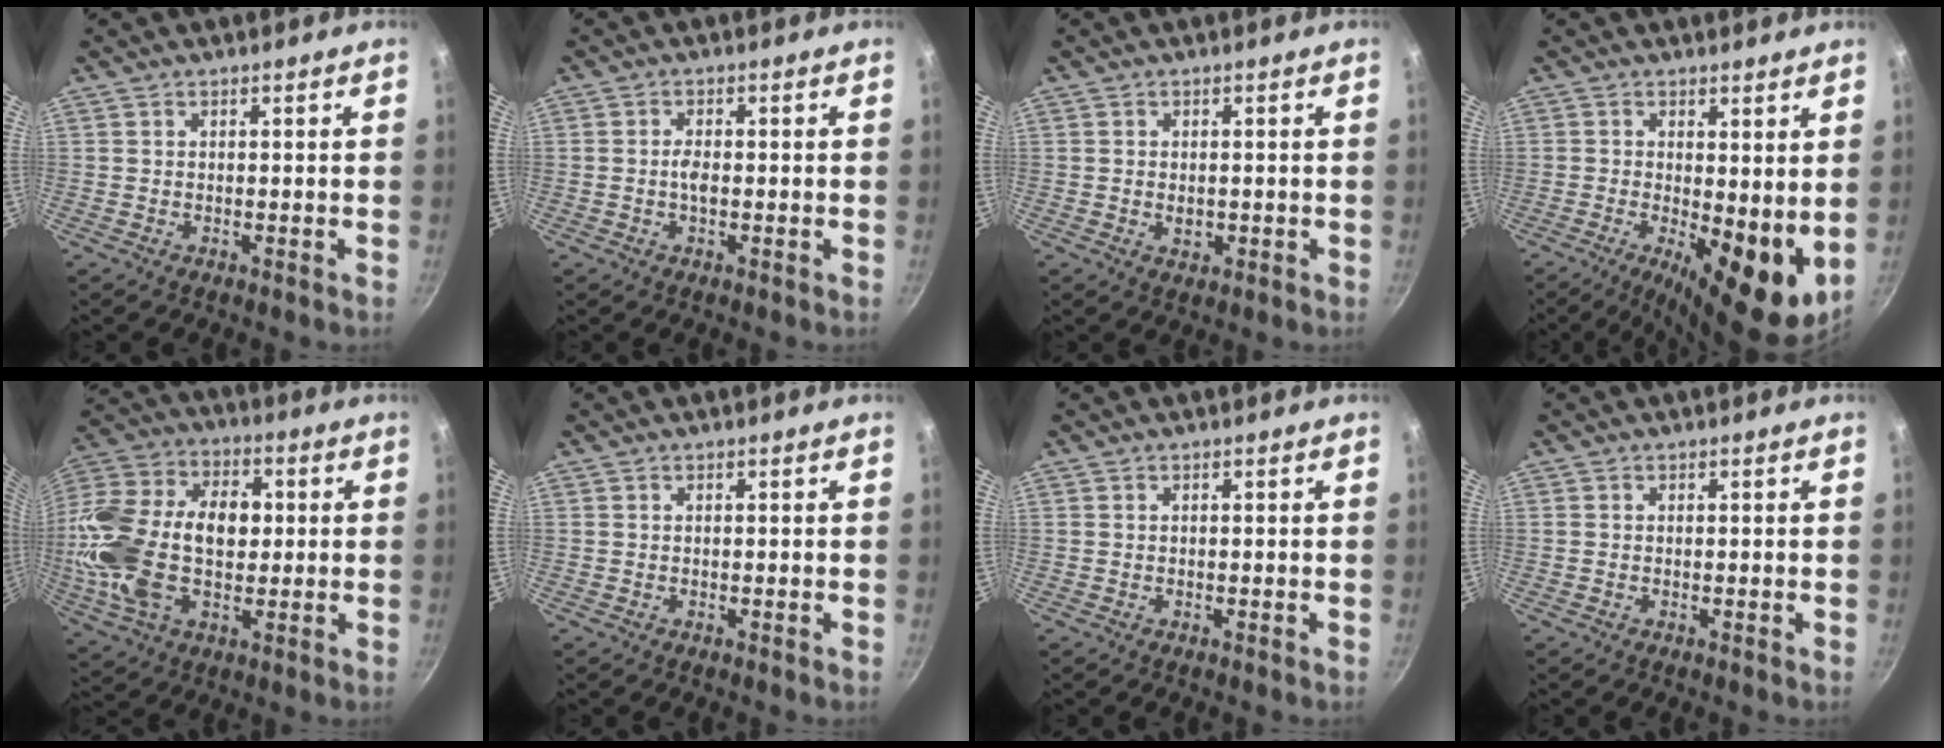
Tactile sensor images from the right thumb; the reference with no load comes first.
{"total": 2.2, "force": [-0.3, 1.1, 1.9], "torque": [-0.035, 0.007, -0.009]}
{"total": 2.2, "force": [-0.3, 1.6, 1.5], "torque": [-0.022, -0.003, -0.002]}
{"total": 12.2, "force": [-0.7, 4.6, 11.2], "torque": [-0.145, -0.023, -0.003]}
{"total": 24.7, "force": [0.1, 15.6, 19.1], "torque": [-0.357, 0.034, -0.007]}
{"total": 0.0}
{"total": 0.0}
{"total": 0.0}